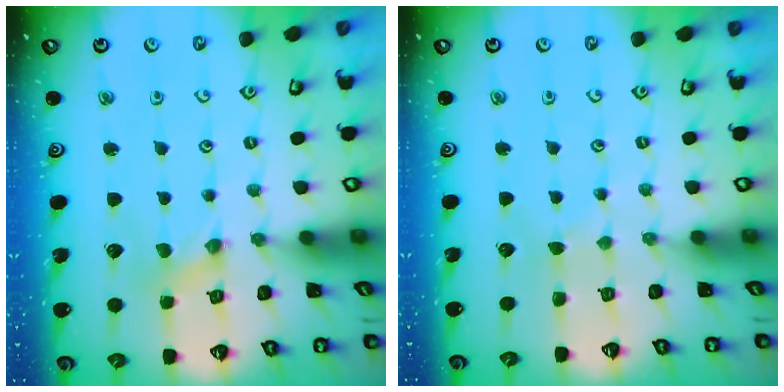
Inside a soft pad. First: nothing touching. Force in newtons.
{"total": 1.6, "press": 1.6, "slide": 0.2}